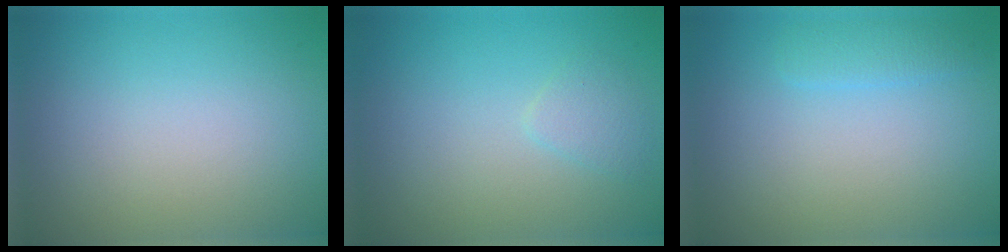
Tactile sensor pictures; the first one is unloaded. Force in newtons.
{"total": 1.2, "press": 1.2, "slide": 0.1}
{"total": 1.4, "press": 1.4, "slide": 0.1}